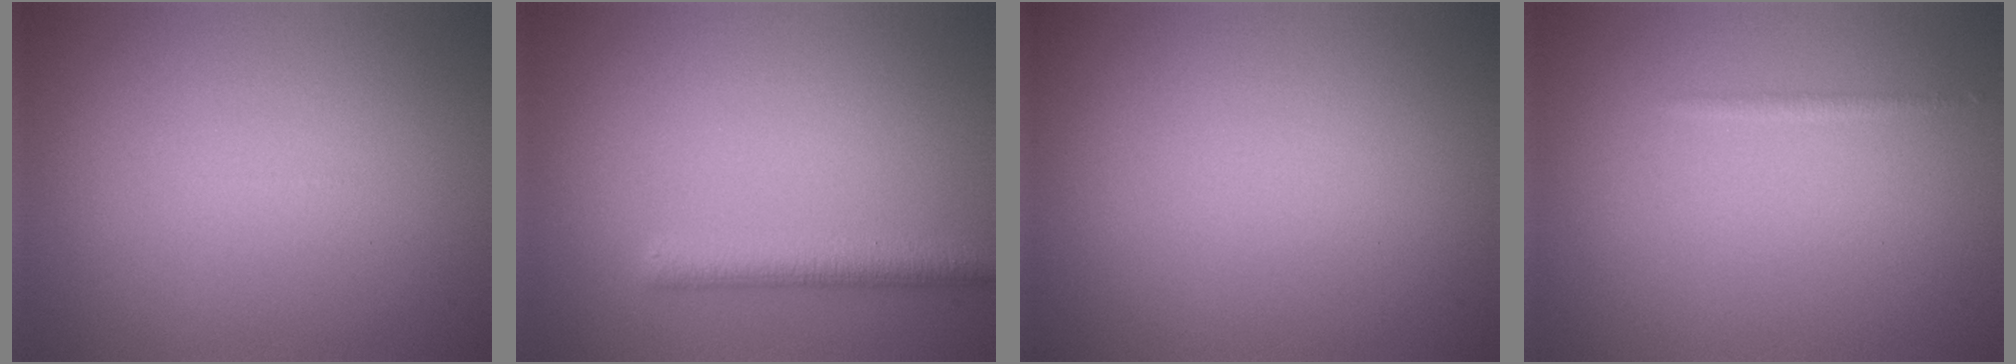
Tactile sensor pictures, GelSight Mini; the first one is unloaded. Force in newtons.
{"total": 2.9, "press": 2.9, "slide": 0.2}
{"total": 0.0}
{"total": 0.6, "press": 0.6, "slide": 0.0}